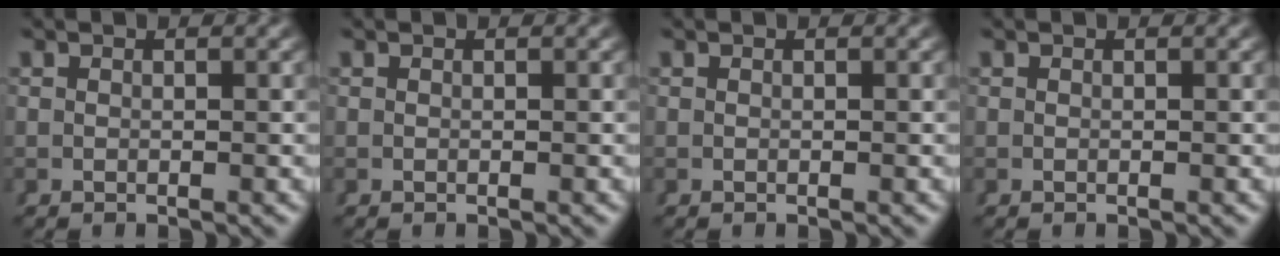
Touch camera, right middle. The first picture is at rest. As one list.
[{"total": 0.0}, {"total": 0.0}, {"total": 0.0}]